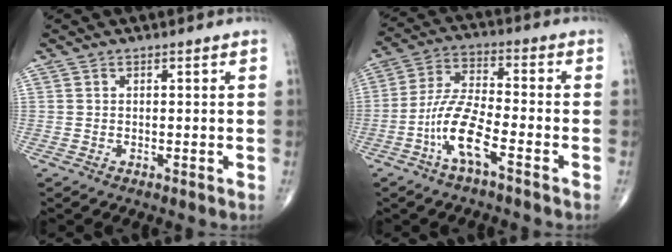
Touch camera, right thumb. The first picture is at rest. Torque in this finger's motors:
{"motor_torque": [0.28, 0.53, 0.53, 0.08, 0.22]}